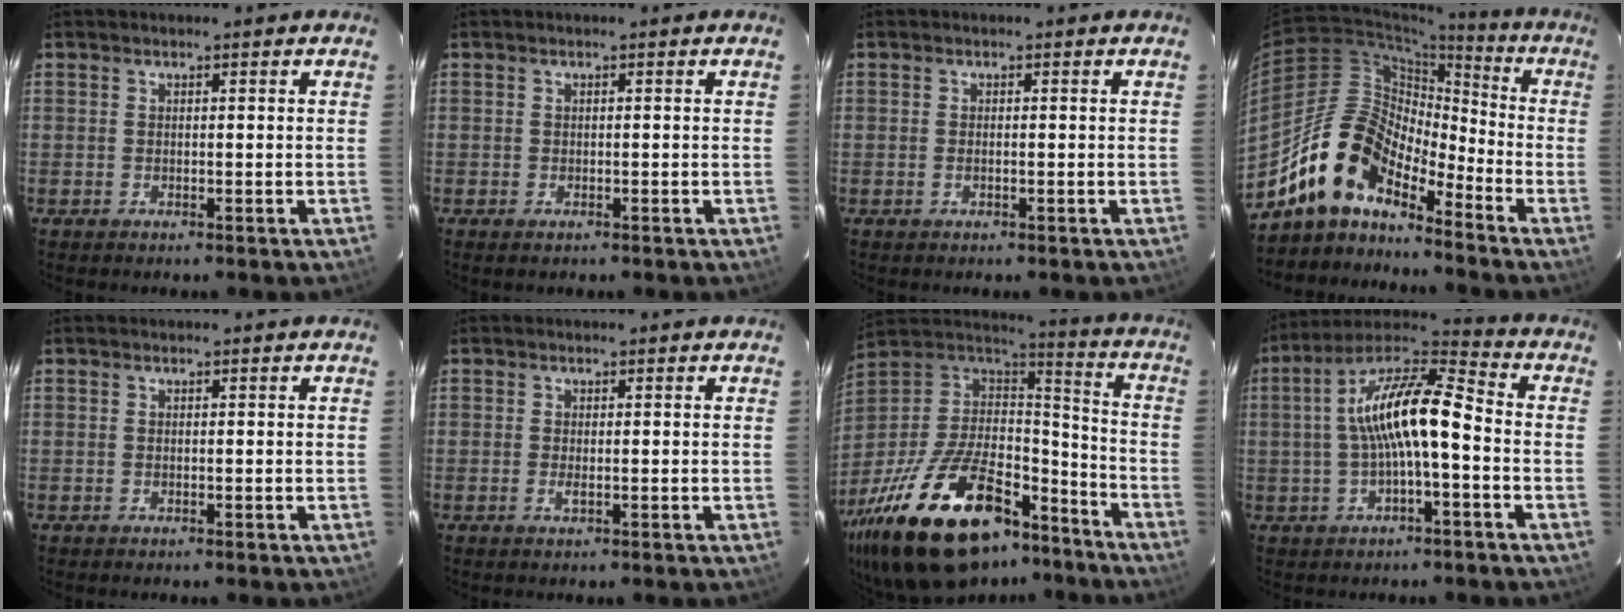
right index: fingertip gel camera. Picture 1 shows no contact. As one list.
[{"total": 0.7, "force": [-0.5, 0.4, 0.3], "torque": [-0.006, -0.004, -0.009]}, {"total": 0.9, "force": [-0.3, 0.3, 0.8], "torque": [-0.018, 0.001, -0.006]}, {"total": 13.5, "force": [-11.0, 4.9, 6.0], "torque": [-0.102, 0.019, -0.218]}, {"total": 0.0}, {"total": 1.2, "force": [-0.3, 0.3, 1.1], "torque": [-0.024, -0.002, -0.006]}, {"total": 32.0, "force": [-21.1, 14.2, 19.4], "torque": [-0.378, 0.003, -0.329]}, {"total": 13.1, "force": [-1.3, 3.5, 12.6], "torque": [-0.232, 0.026, -0.025]}]